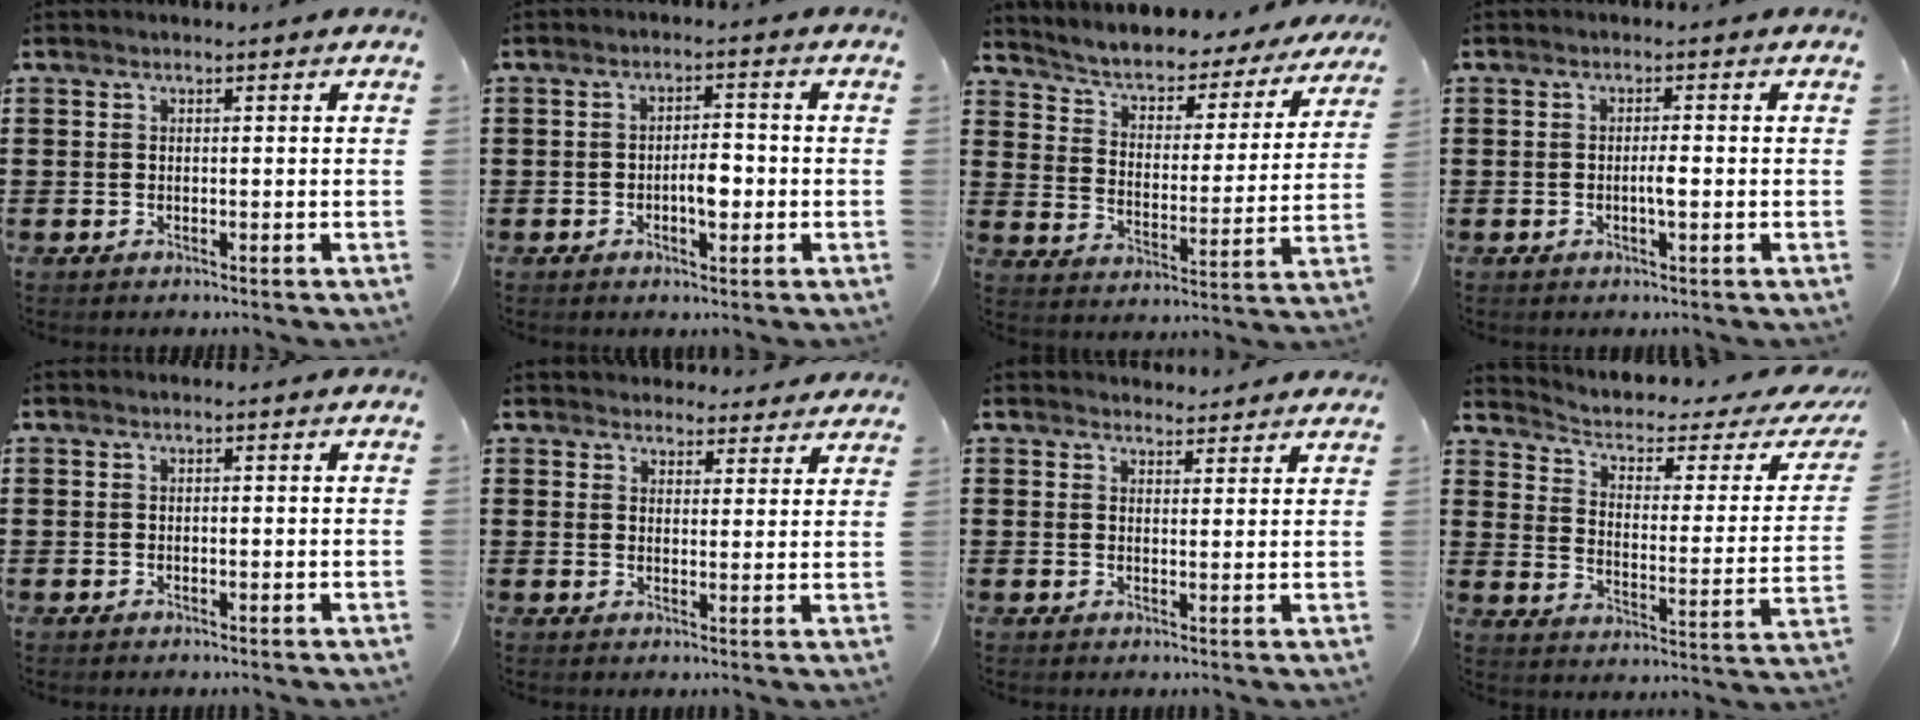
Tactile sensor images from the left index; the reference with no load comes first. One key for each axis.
{"total": 3.8, "fx": -0.9, "fy": 1.5, "fz": 3.4, "tx": -0.055, "ty": 0.002, "tz": -0.021}
{"total": 3.8, "fx": 3.4, "fy": 1.1, "fz": 1.1, "tx": -0.043, "ty": -0.032, "tz": 0.047}
{"total": 1.9, "fx": -0.5, "fy": 0.2, "fz": 1.9, "tx": -0.034, "ty": -0.001, "tz": -0.009}
{"total": 0.0}
{"total": 3.7, "fx": 3.6, "fy": 1.0, "fz": 0.1, "tx": -0.006, "ty": -0.012, "tz": 0.067}
{"total": 2.4, "fx": 2.3, "fy": 0.6, "fz": 0.0, "tx": 0.001, "ty": -0.007, "tz": 0.043}
{"total": 3.3, "fx": 1.5, "fy": 1.4, "fz": 2.6, "tx": -0.061, "ty": -0.015, "tz": 0.016}